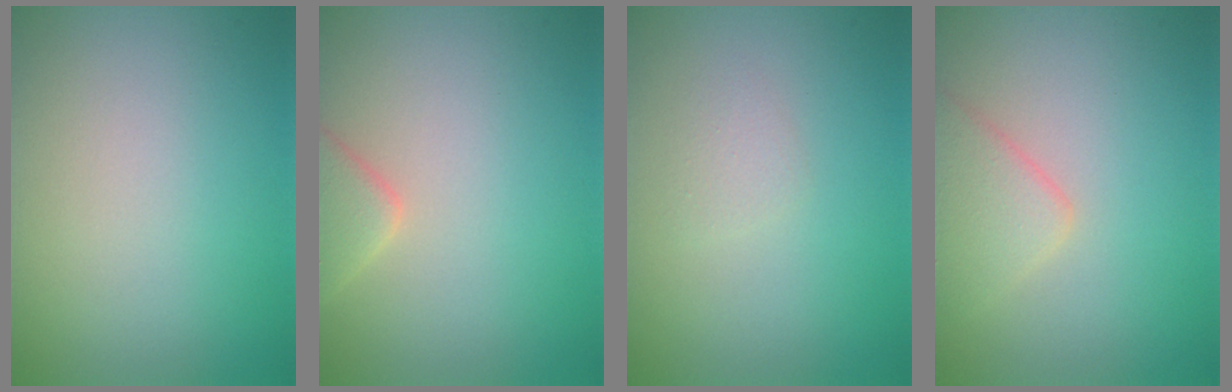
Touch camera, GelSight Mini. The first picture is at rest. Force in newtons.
{"total": 2.5, "press": 2.5, "slide": 0.2}
{"total": 0.9, "press": 0.9, "slide": 0.1}
{"total": 2.7, "press": 2.7, "slide": 0.1}